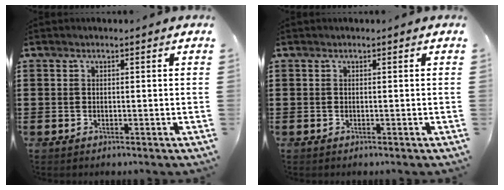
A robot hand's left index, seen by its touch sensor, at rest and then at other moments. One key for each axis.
{"total": 0.0}